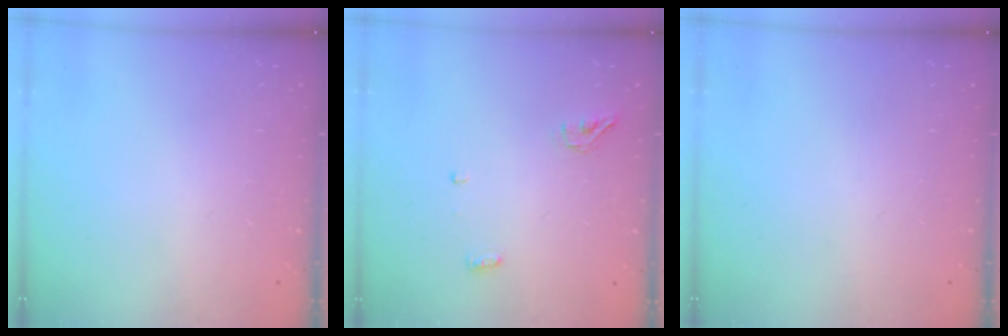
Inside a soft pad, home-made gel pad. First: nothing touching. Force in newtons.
{"total": 4.3, "press": 4.0, "slide": 1.4}
{"total": 0.0}